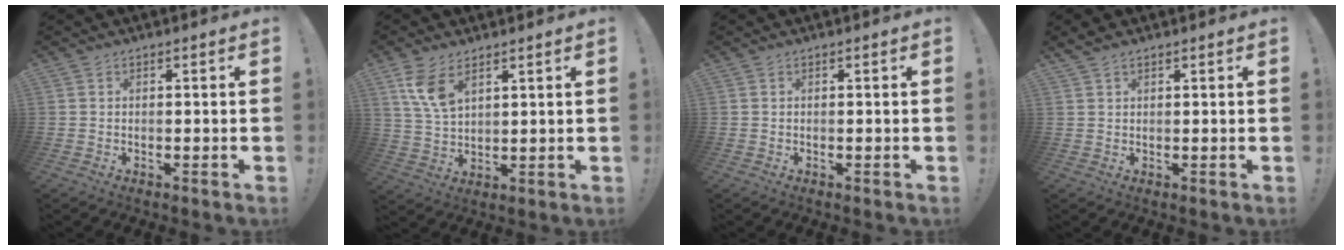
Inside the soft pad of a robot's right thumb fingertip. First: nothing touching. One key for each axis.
{"total": 8.6, "fx": 5.1, "fy": 4.3, "fz": 5.4, "tx": -0.111, "ty": -0.018, "tz": 0.097}
{"total": 0.0}
{"total": 1.7, "fx": 1.3, "fy": 0.8, "fz": 0.7, "tx": -0.009, "ty": -0.003, "tz": 0.025}